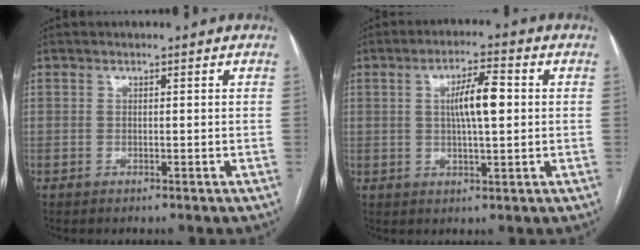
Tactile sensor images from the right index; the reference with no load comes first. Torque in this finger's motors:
{"motor_torque": [0.50, -0.13, 0.28, 0.07]}